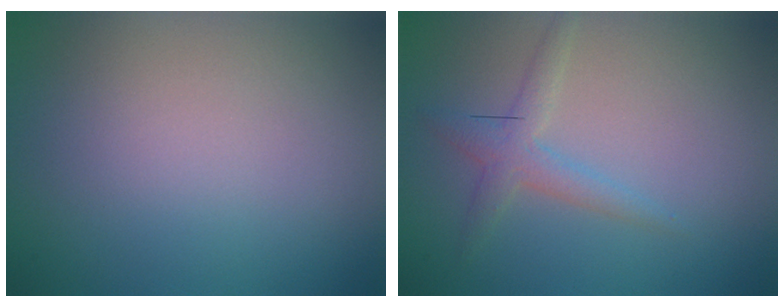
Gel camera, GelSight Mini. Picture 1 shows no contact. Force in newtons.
{"total": 2.1, "press": 2.1, "slide": 0.1}